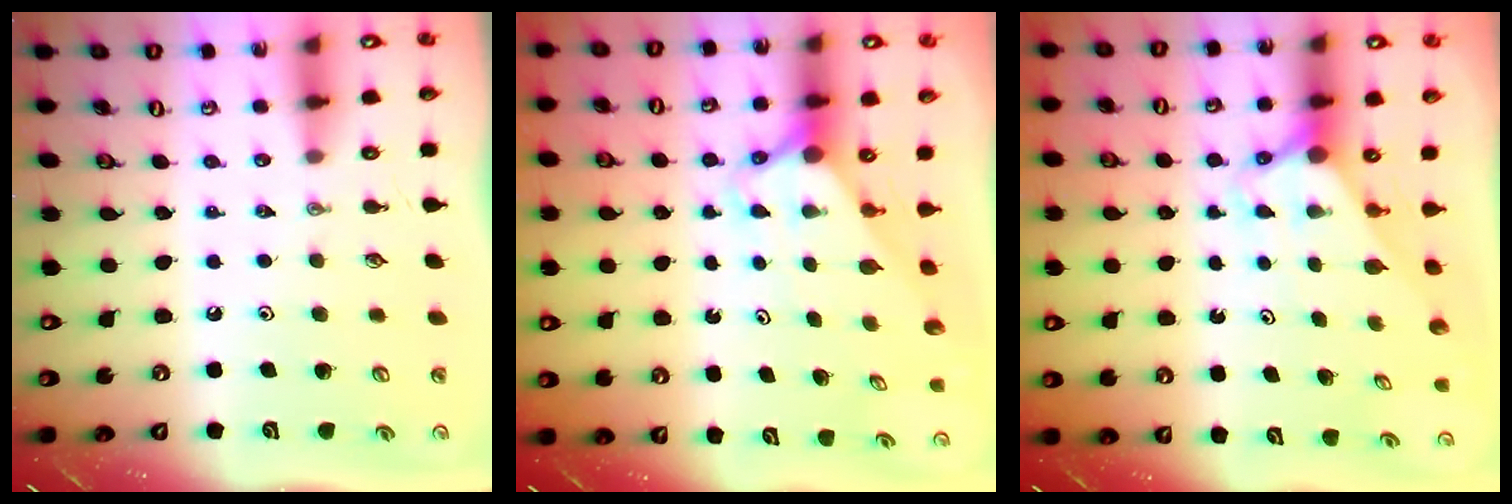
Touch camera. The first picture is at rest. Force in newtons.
{"total": 2.8, "press": 2.8, "slide": 0.0}
{"total": 2.8, "press": 2.8, "slide": 0.0}